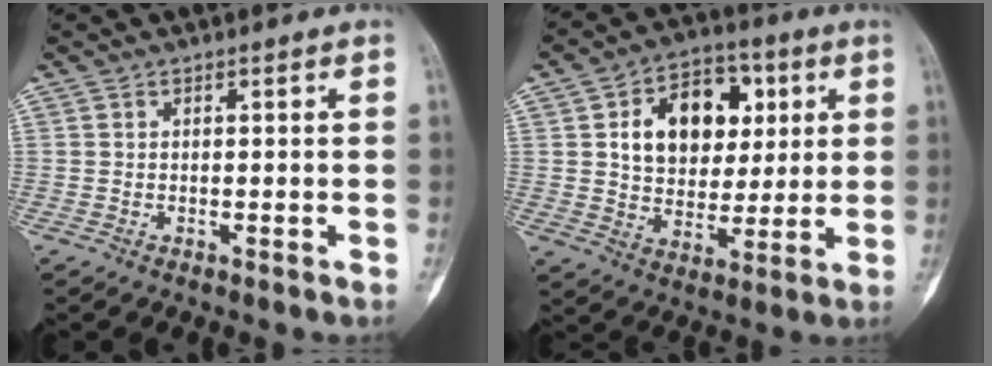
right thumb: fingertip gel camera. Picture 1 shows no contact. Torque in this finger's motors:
{"motor_torque": [-0.58, 1.01, 0.37, 0.34, 0.05]}